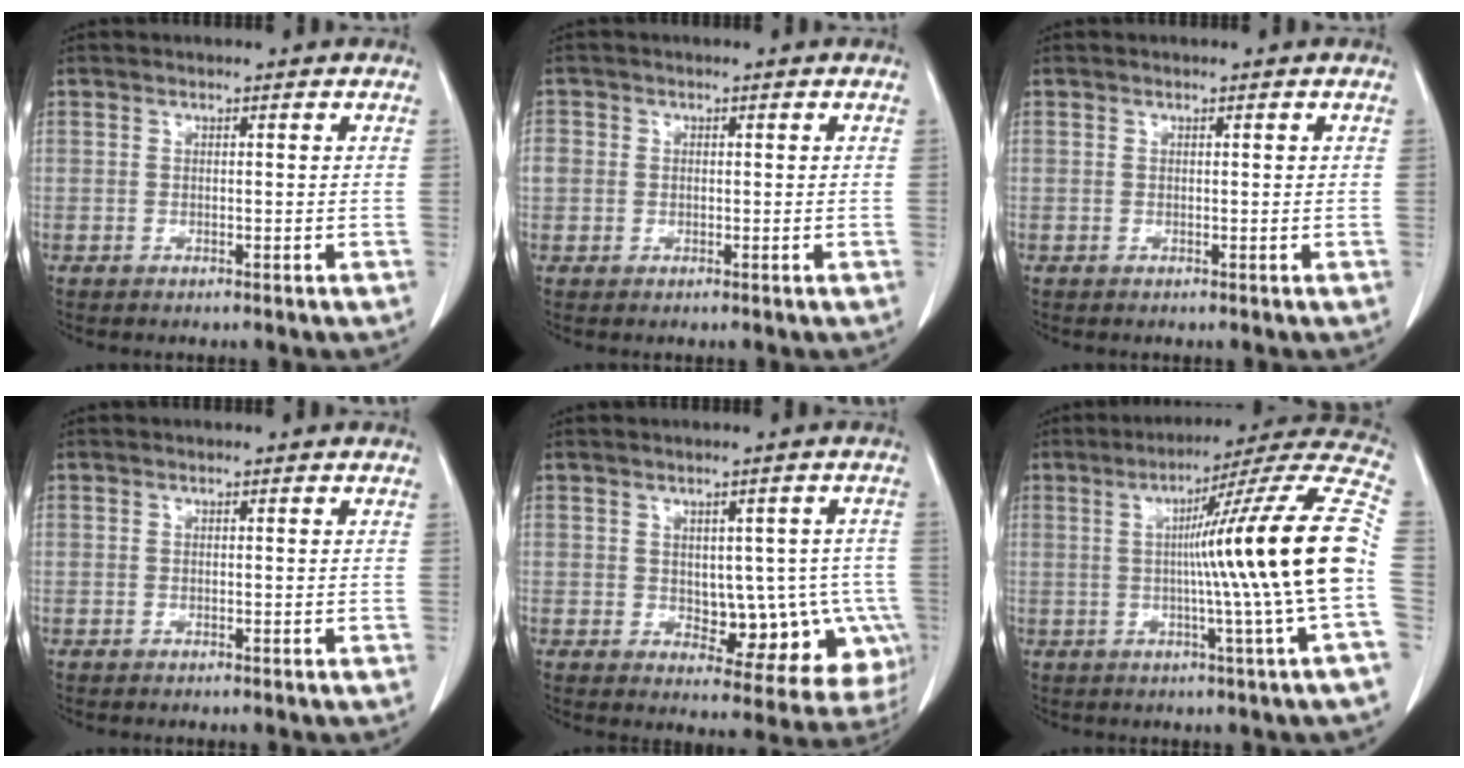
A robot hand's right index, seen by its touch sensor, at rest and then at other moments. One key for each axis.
{"total": 3.5, "fx": 0.1, "fy": 3.3, "fz": 1.2, "tx": -0.034, "ty": 0.016, "tz": 0.006}
{"total": 0.0}
{"total": 0.0}
{"total": 10.7, "fx": -1.7, "fy": 6.1, "fz": 8.7, "tx": -0.081, "ty": 0.016, "tz": -0.002}
{"total": 20.1, "fx": -0.7, "fy": -2.8, "fz": 19.9, "tx": -0.245, "ty": 0.013, "tz": -0.027}